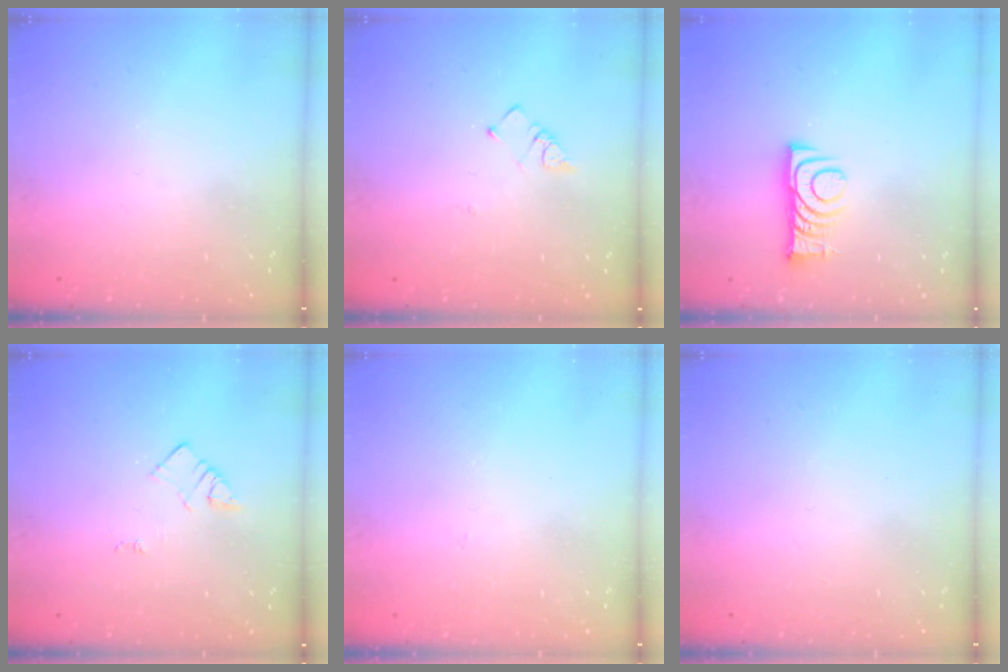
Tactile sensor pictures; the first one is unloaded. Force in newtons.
{"total": 2.6, "press": 2.6, "slide": 0.5}
{"total": 8.1, "press": 8.1, "slide": 0.9}
{"total": 2.1, "press": 2.1, "slide": 0.3}
{"total": 2.8, "press": 2.8, "slide": 0.4}
{"total": 1.6, "press": 1.6, "slide": 0.1}